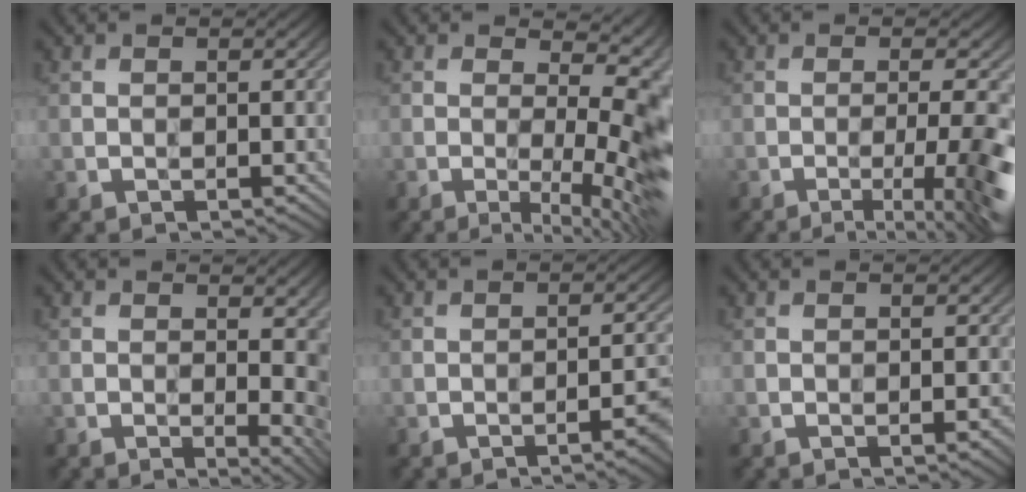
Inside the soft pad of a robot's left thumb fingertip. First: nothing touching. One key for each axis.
{"total": 12.0, "fx": 0.3, "fy": 3.2, "fz": 11.6, "tx": -0.152, "ty": 0.010, "tz": 0.012}
{"total": 9.8, "fx": -3.1, "fy": 2.7, "fz": 8.9, "tx": -0.095, "ty": -0.001, "tz": -0.039}
{"total": 6.5, "fx": -0.1, "fy": 2.1, "fz": 6.1, "tx": -0.073, "ty": -0.004, "tz": -0.002}
{"total": 3.9, "fx": -2.0, "fy": 0.7, "fz": 3.2, "tx": -0.035, "ty": 0.014, "tz": -0.032}
{"total": 0.9, "fx": -0.4, "fy": 0.1, "fz": 0.8, "tx": -0.012, "ty": 0.001, "tz": -0.008}